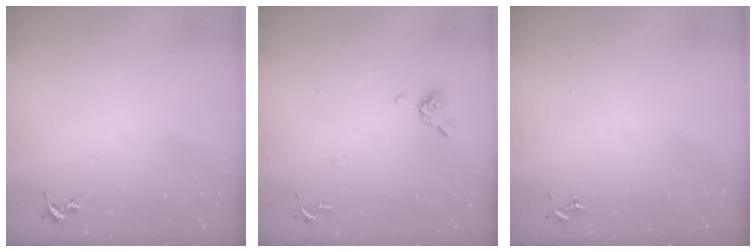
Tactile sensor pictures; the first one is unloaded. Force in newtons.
{"total": 7.9, "press": 7.5, "slide": 2.4}
{"total": 0.0}